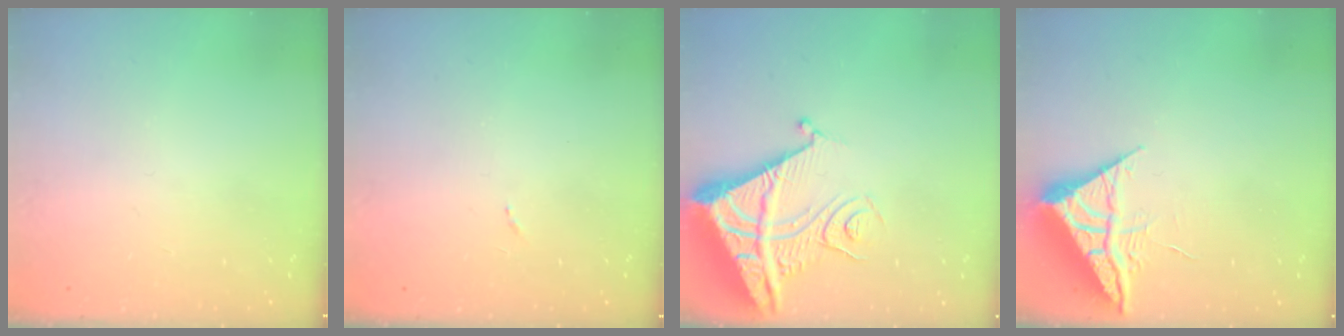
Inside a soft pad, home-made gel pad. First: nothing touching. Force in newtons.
{"total": 4.2, "press": 4.1, "slide": 0.7}
{"total": 11.4, "press": 11.3, "slide": 1.3}
{"total": 7.0, "press": 7.0, "slide": 0.3}